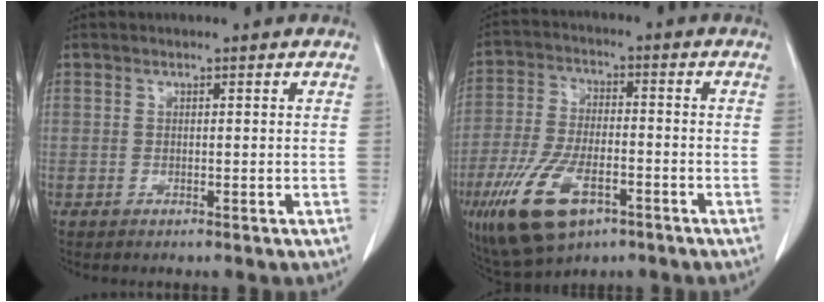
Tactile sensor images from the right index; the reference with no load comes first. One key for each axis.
{"total": 13.7, "fx": -7.0, "fy": 6.0, "fz": 10.1, "tx": -0.216, "ty": -0.010, "tz": -0.118}